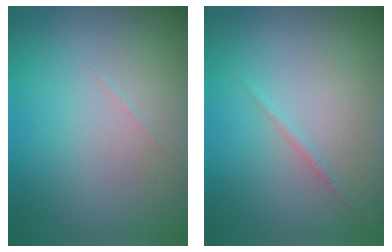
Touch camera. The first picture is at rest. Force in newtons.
{"total": 0.5, "press": 0.5, "slide": 0.1}